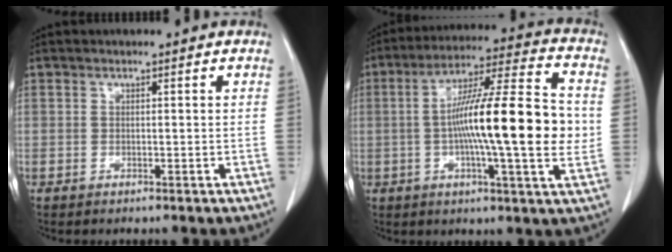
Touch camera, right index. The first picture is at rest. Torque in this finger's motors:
{"motor_torque": [2.14, 0.00, 1.05, 0.21]}